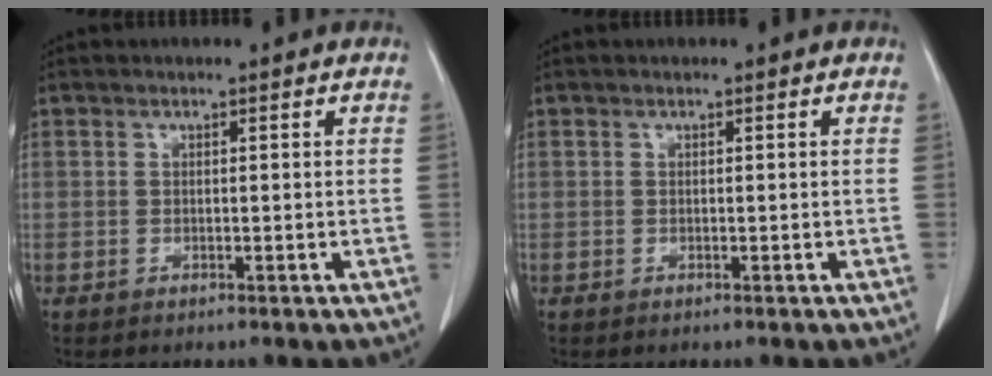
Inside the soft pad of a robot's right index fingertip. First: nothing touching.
{"total": 0.0}